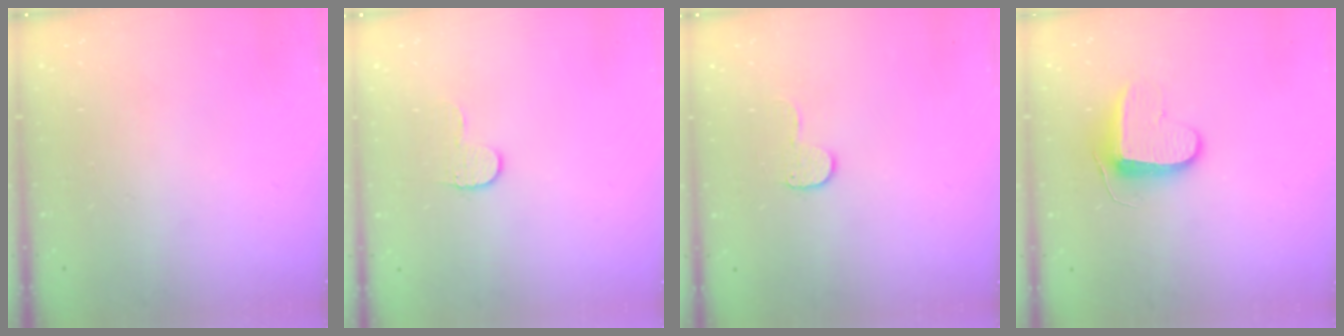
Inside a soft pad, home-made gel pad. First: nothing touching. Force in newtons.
{"total": 5.8, "press": 5.8, "slide": 0.5}
{"total": 5.5, "press": 5.5, "slide": 0.5}
{"total": 9.5, "press": 9.5, "slide": 0.3}